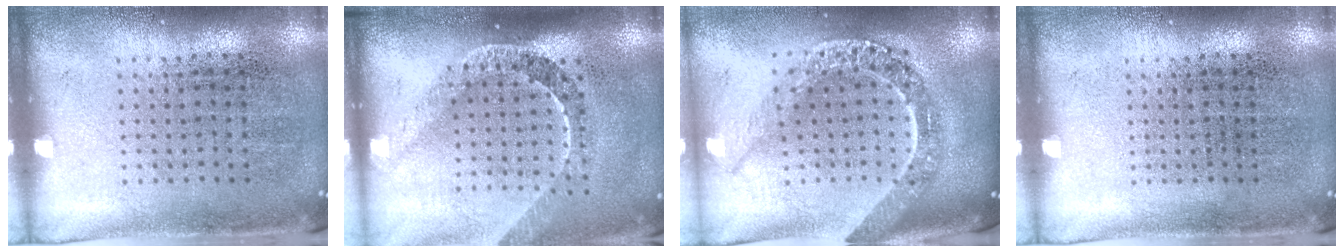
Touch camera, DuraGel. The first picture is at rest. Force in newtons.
{"total": 2.2, "press": 1.6, "slide": 1.4}
{"total": 2.4, "press": 2.0, "slide": 1.3}
{"total": 0.0}